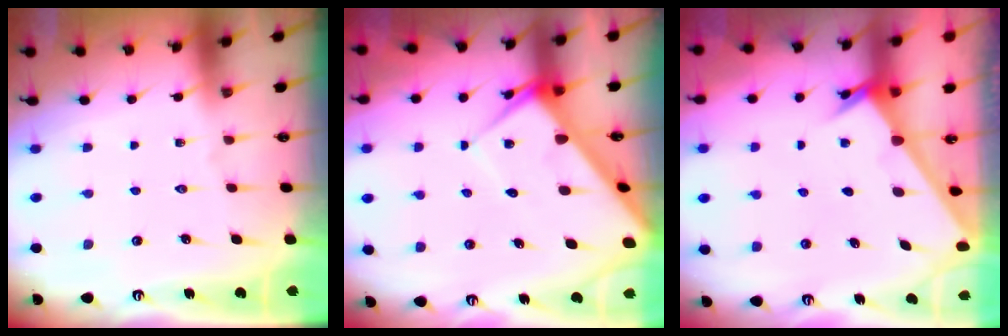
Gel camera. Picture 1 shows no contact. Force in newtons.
{"total": 8.7, "press": 8.7, "slide": 0.7}
{"total": 2.4, "press": 2.4, "slide": 0.2}